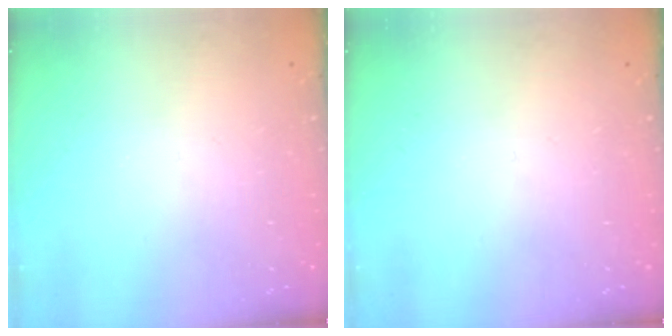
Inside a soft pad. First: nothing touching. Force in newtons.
{"total": 0.0}